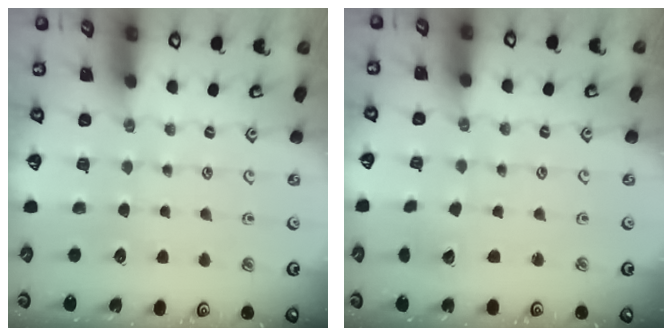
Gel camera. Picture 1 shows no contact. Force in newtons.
{"total": 2.2, "press": 2.2, "slide": 0.2}